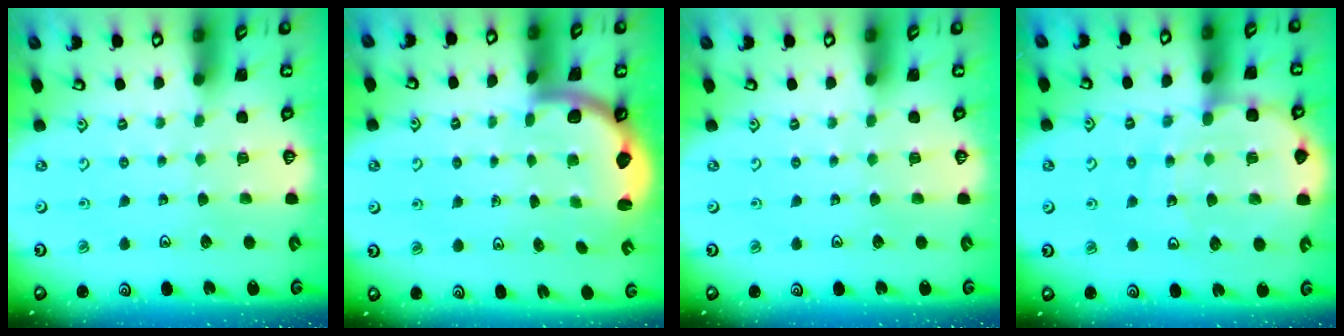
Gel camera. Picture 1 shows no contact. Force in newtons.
{"total": 2.5, "press": 2.2, "slide": 1.1}
{"total": 0.0}
{"total": 10.5, "press": 10.2, "slide": 2.5}